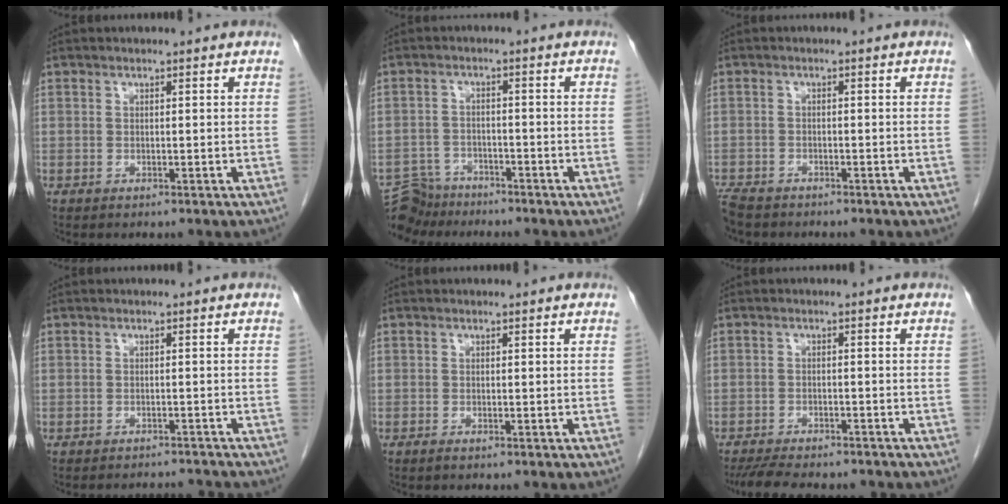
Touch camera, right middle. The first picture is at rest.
{"total": 5.7, "force": [-5.3, 2.0, -0.6], "torque": [0.014, 0.001, -0.095]}
{"total": 5.2, "force": [-4.5, 1.8, 1.9], "torque": [-0.035, -0.012, -0.078]}
{"total": 5.2, "force": [-5.2, 0.4, 0.4], "torque": [-0.003, 0.005, -0.063]}
{"total": 0.6, "force": [-0.5, 0.0, 0.4], "torque": [-0.009, -0.001, -0.009]}
{"total": 10.5, "force": [-9.3, 2.4, 4.4], "torque": [-0.073, -0.011, -0.131]}